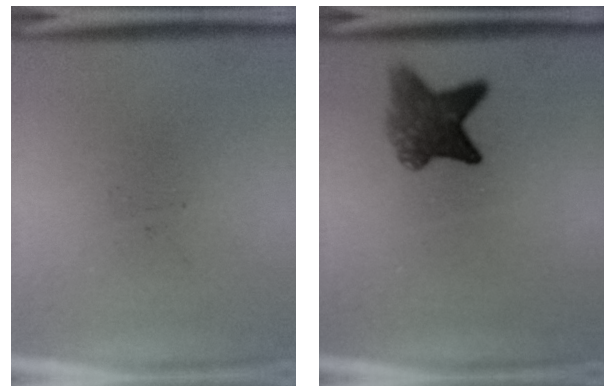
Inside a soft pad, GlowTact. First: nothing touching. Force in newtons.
{"total": 5.9}